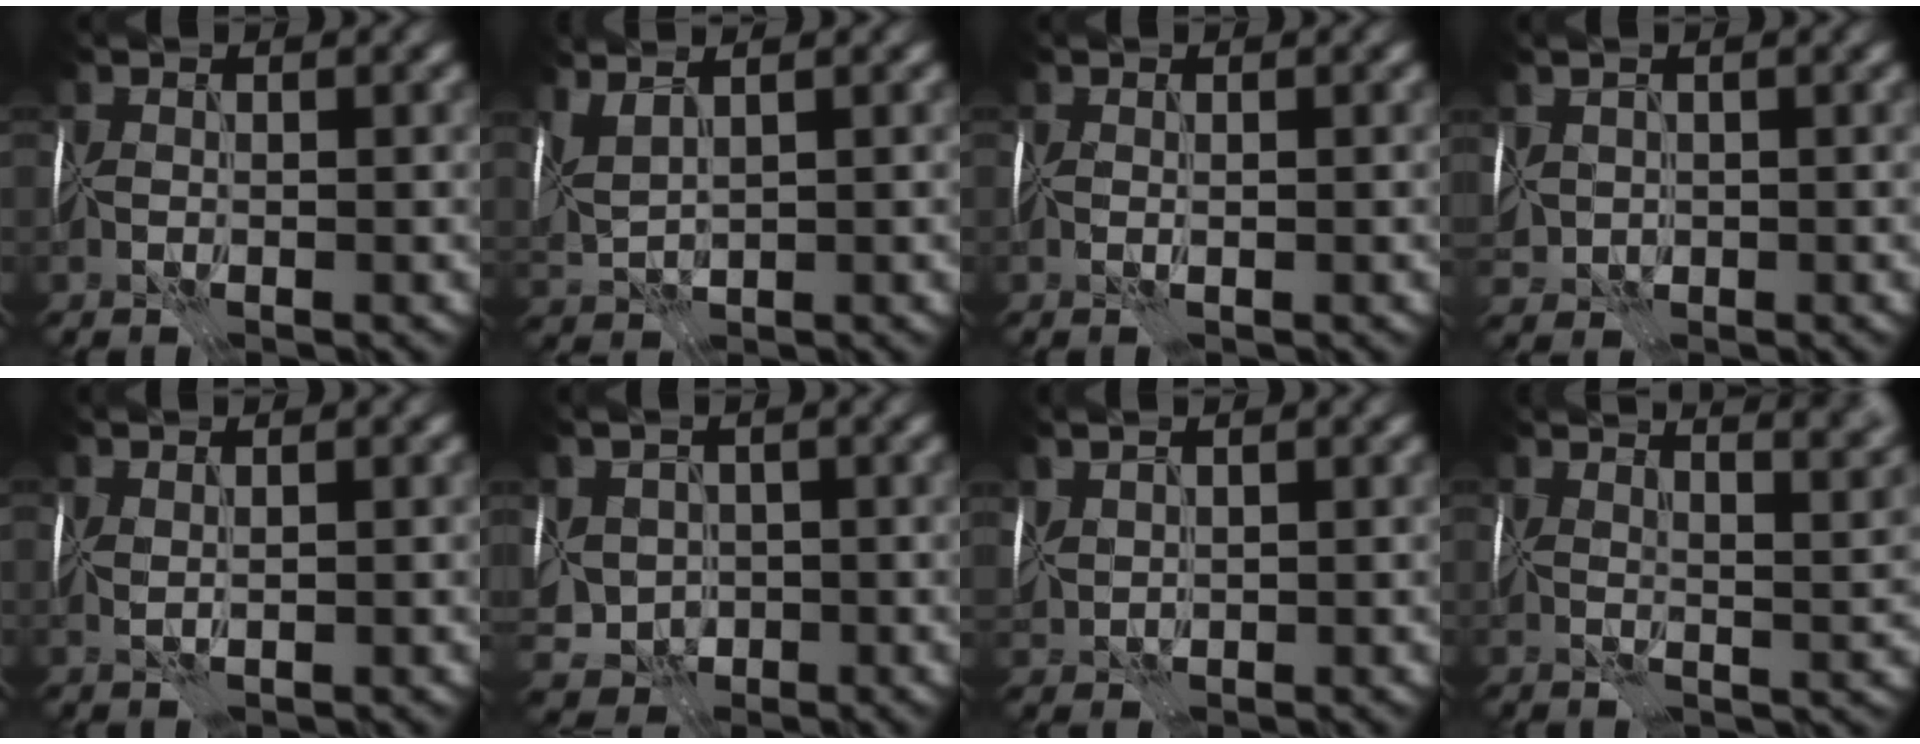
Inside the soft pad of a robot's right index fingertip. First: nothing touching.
{"total": 3.4, "force": [2.4, 1.0, 2.3], "torque": [-0.058, 0.013, 0.047]}
{"total": 0.5, "force": [0.1, 0.1, 0.5], "torque": [-0.009, 0.001, 0.001]}
{"total": 2.2, "force": [0.7, 1.8, 1.0], "torque": [-0.029, 0.001, 0.016]}
{"total": 0.9, "force": [0.7, 0.1, 0.6], "torque": [-0.013, 0.001, 0.014]}
{"total": 4.8, "force": [0.0, 4.0, 2.7], "torque": [-0.055, -0.002, 0.004]}
{"total": 2.3, "force": [1.6, 1.2, 1.1], "torque": [-0.031, 0.010, 0.039]}
{"total": 11.9, "force": [8.2, 4.2, 7.5], "torque": [-0.065, 0.052, 0.080]}